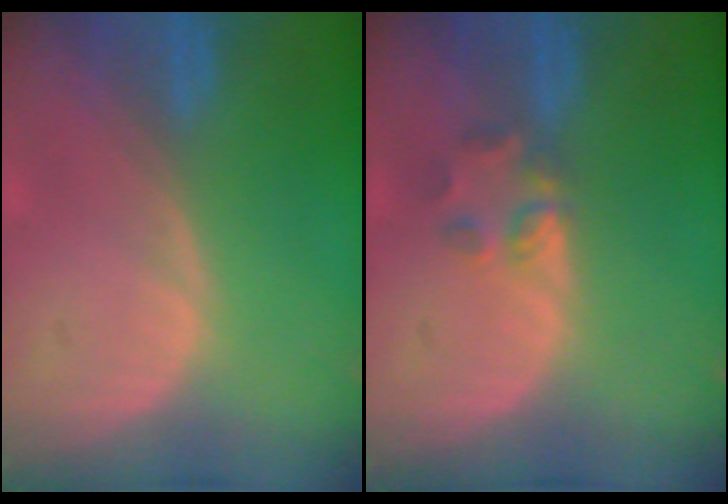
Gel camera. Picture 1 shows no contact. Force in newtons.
{"total": 2.7, "press": 2.6, "slide": 0.9}